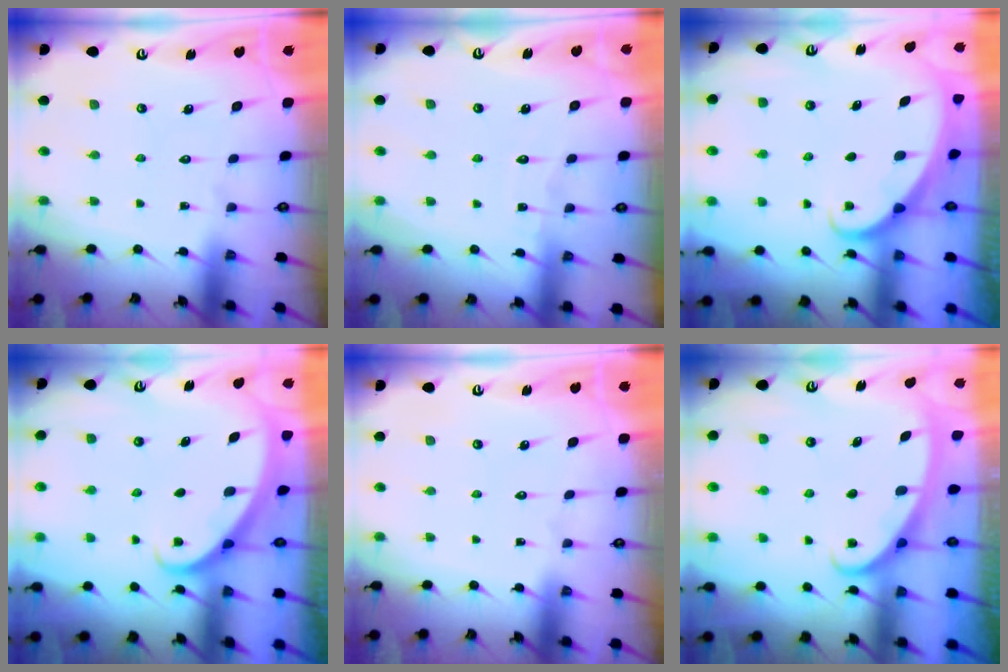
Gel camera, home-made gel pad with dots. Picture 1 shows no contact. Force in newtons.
{"total": 4.8, "press": 4.8, "slide": 0.5}
{"total": 1.8, "press": 1.8, "slide": 0.2}
{"total": 2.9, "press": 2.9, "slide": 0.2}
{"total": 0.0}
{"total": 3.0, "press": 3.0, "slide": 0.4}